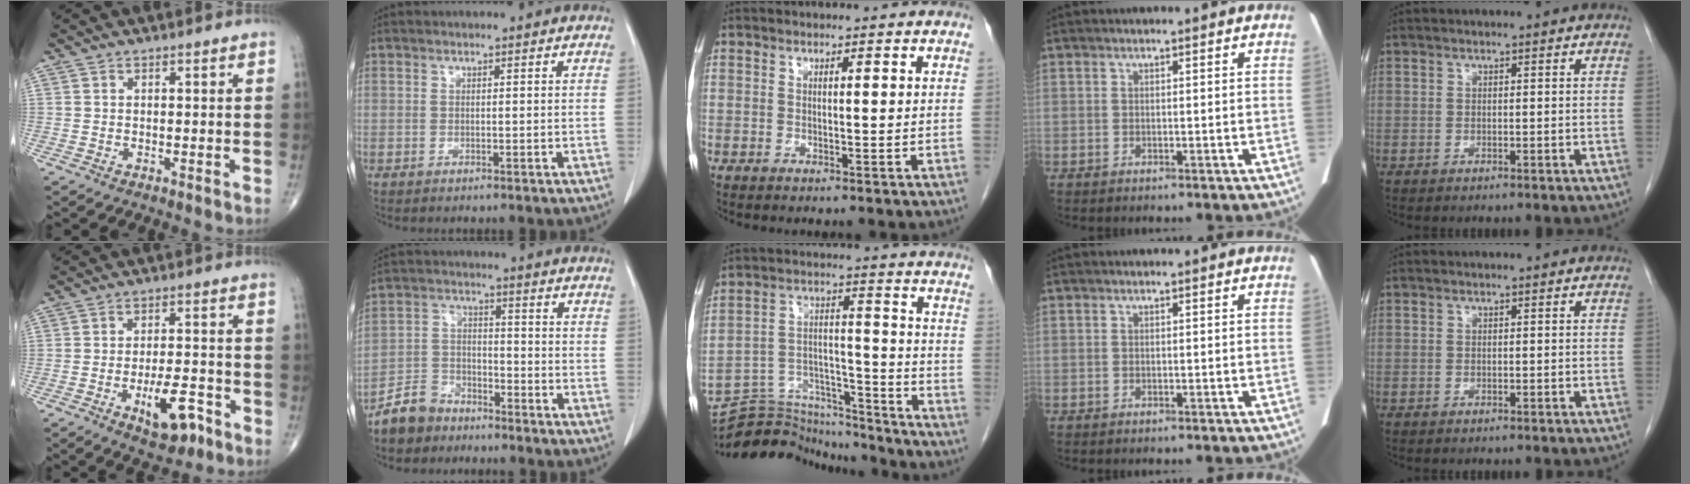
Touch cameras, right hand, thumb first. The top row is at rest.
{"thumb": {"total": 8.9, "force": [-4.4, 3.7, 6.8], "torque": [-0.093, 0.025, -0.063]}, "index": {"total": 6.8, "force": [-5.6, 3.7, 0.8], "torque": [-0.021, 0.004, -0.108]}, "middle": {"total": 15.2, "force": [-14.9, 2.4, 1.4], "torque": [-0.027, 0.040, -0.237]}}